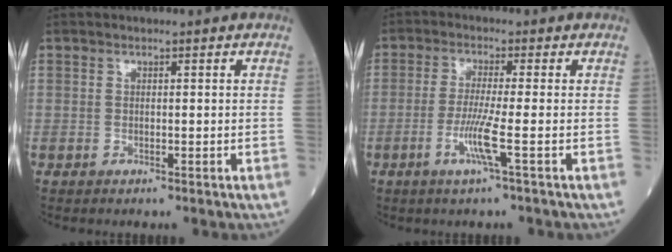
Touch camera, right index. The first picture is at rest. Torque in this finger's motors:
{"motor_torque": [-0.17, 0.06, 0.02, 0.02]}